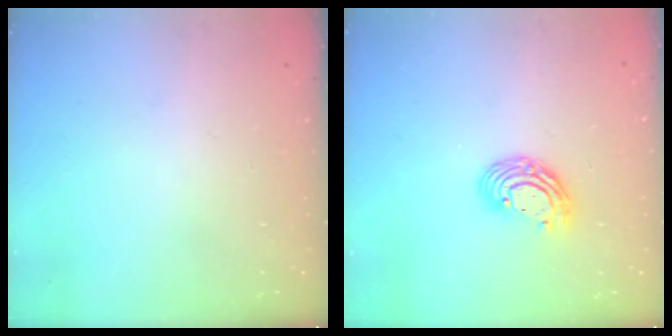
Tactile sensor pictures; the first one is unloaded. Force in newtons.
{"total": 9.2, "press": 9.2, "slide": 0.6}